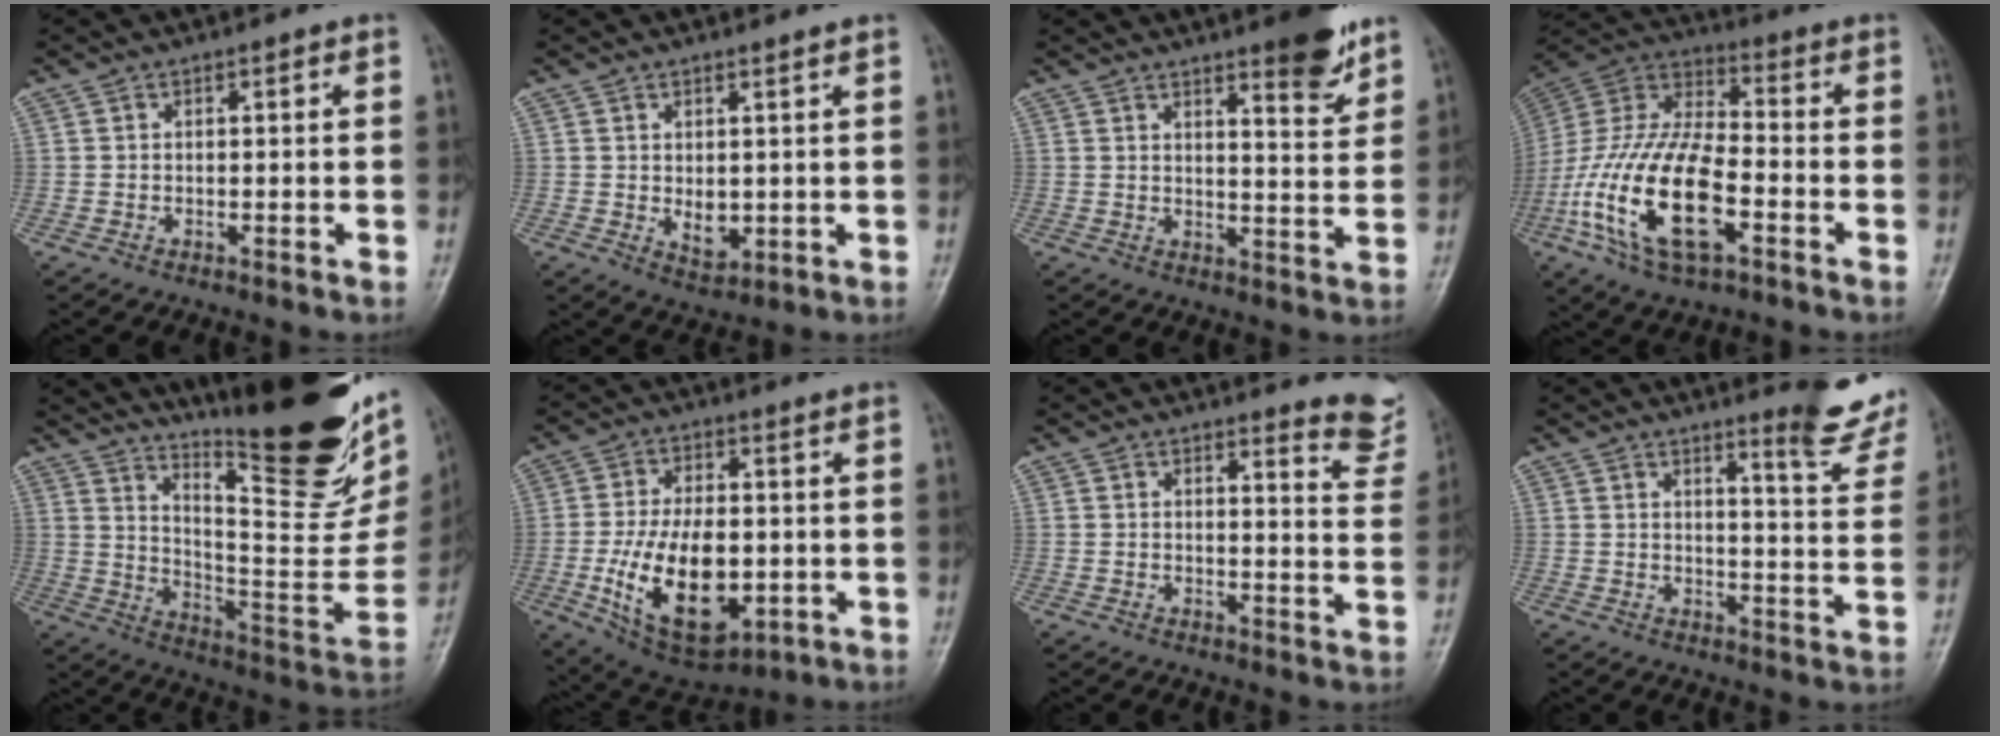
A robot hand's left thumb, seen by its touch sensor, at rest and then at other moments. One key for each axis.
{"total": 4.0, "fx": 0.7, "fy": 2.2, "fz": 3.3, "tx": -0.043, "ty": -0.016, "tz": 0.021}
{"total": 8.0, "fx": 5.8, "fy": 1.7, "fz": 5.3, "tx": -0.056, "ty": -0.042, "tz": 0.082}
{"total": 20.6, "fx": -6.9, "fy": 9.5, "fz": 17.0, "tx": -0.348, "ty": 0.022, "tz": -0.128}
{"total": 31.5, "fx": 20.1, "fy": 8.3, "fz": 22.8, "tx": -0.296, "ty": -0.101, "tz": 0.301}
{"total": 16.9, "fx": -2.5, "fy": 9.2, "fz": 13.9, "tx": -0.227, "ty": -0.002, "tz": -0.020}
{"total": 7.3, "fx": 7.1, "fy": 1.3, "fz": 1.3, "tx": 0.013, "ty": -0.073, "tz": 0.062}
{"total": 9.7, "fx": 7.8, "fy": 1.2, "fz": 5.6, "tx": -0.052, "ty": -0.066, "tz": 0.089}